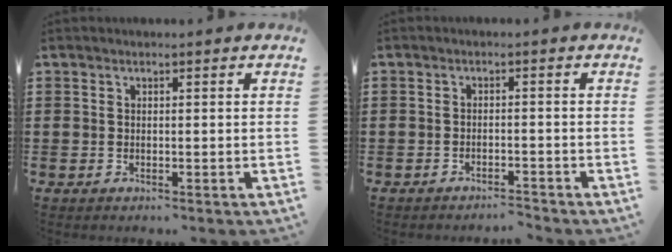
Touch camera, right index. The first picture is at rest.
{"total": 1.9, "force": [-1.9, 0.1, 0.0], "torque": [-0.006, 0.002, -0.039]}